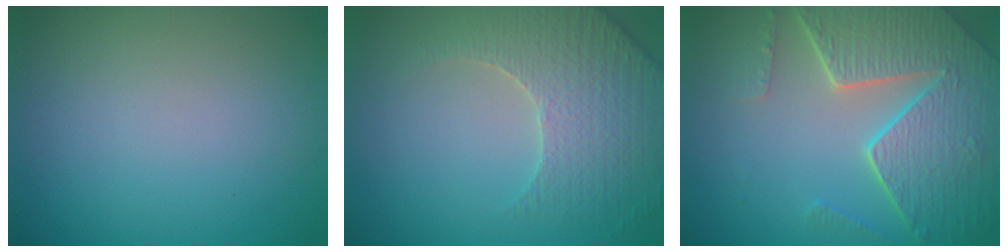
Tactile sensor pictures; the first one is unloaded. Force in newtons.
{"total": 4.6, "press": 4.3, "slide": 1.4}
{"total": 8.1, "press": 5.9, "slide": 5.6}